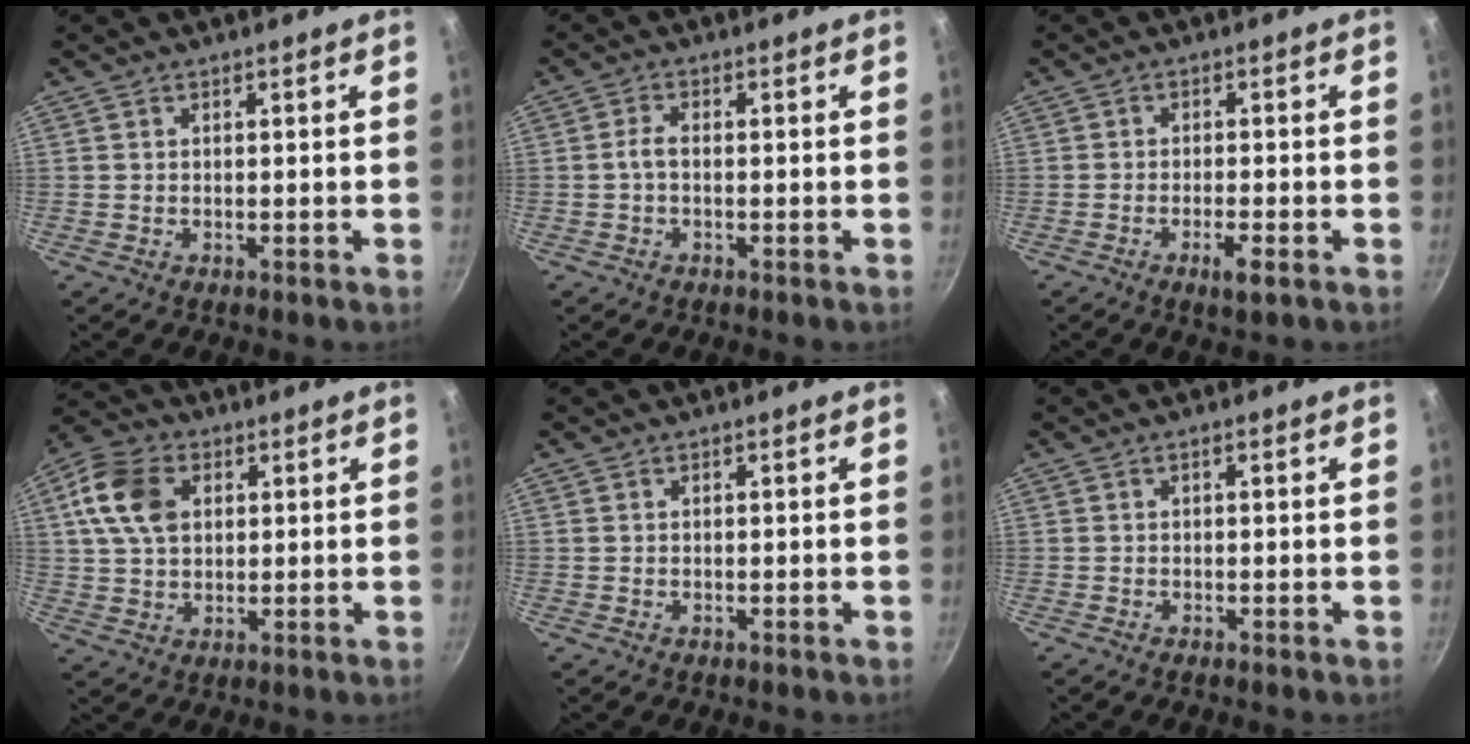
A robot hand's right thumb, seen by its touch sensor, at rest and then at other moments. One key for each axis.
{"total": 2.1, "fx": -0.6, "fy": 0.8, "fz": 1.8, "tx": -0.046, "ty": 0.011, "tz": -0.017}
{"total": 3.4, "fx": -1.7, "fy": 0.6, "fz": 2.8, "tx": -0.054, "ty": 0.008, "tz": -0.029}
{"total": 11.4, "fx": 3.1, "fy": 8.0, "fz": 7.6, "tx": -0.132, "ty": 0.007, "tz": 0.047}
{"total": 0.0}
{"total": 0.5, "fx": -0.1, "fy": -0.1, "fz": 0.5, "tx": -0.016, "ty": 0.003, "tz": -0.001}